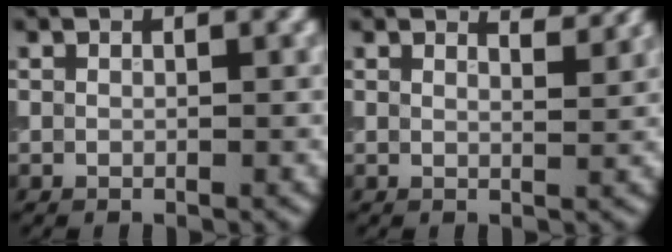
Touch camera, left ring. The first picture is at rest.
{"total": 3.0, "force": [2.6, 0.8, 1.3], "torque": [0.001, 0.008, 0.012]}